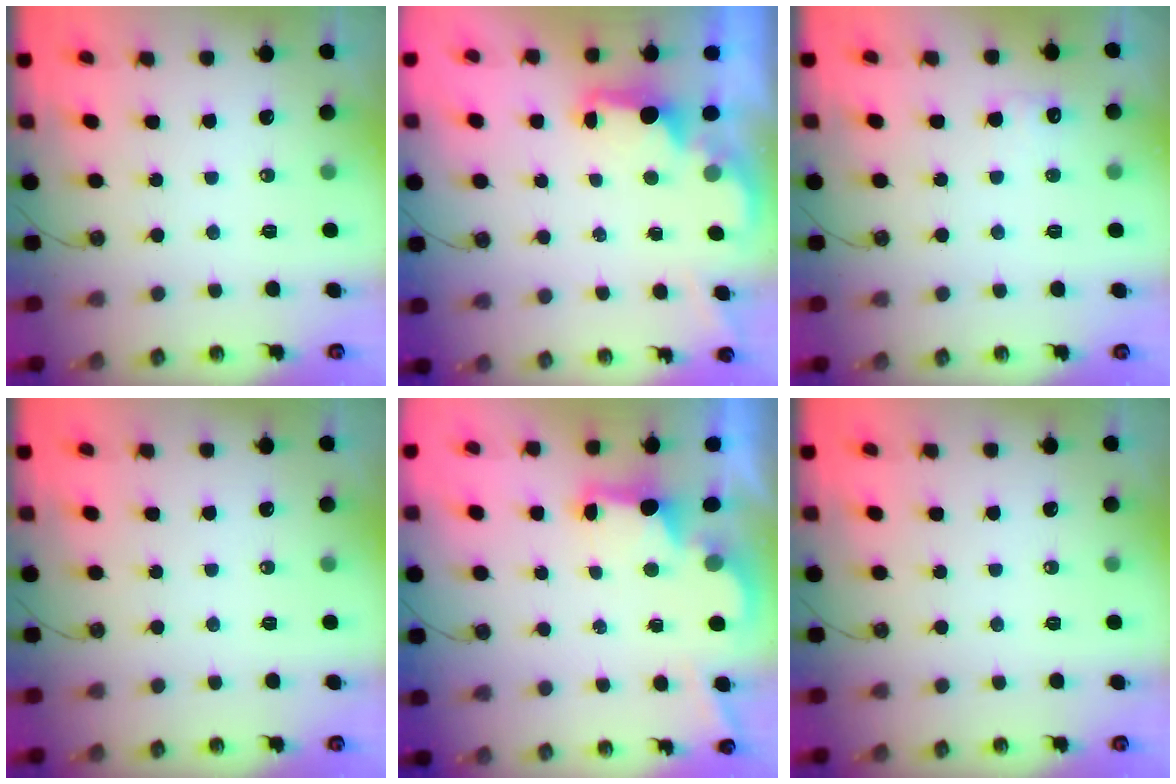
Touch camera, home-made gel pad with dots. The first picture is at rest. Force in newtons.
{"total": 1.8, "press": 1.6, "slide": 0.7}
{"total": 6.5, "press": 6.4, "slide": 1.1}
{"total": 0.0}
{"total": 2.5, "press": 2.4, "slide": 0.7}
{"total": 0.0}